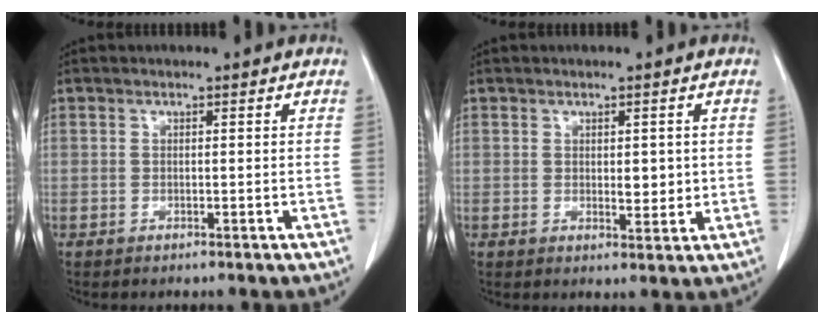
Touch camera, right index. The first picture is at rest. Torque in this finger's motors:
{"motor_torque": [-0.09, 0.62, 0.11, 0.09]}